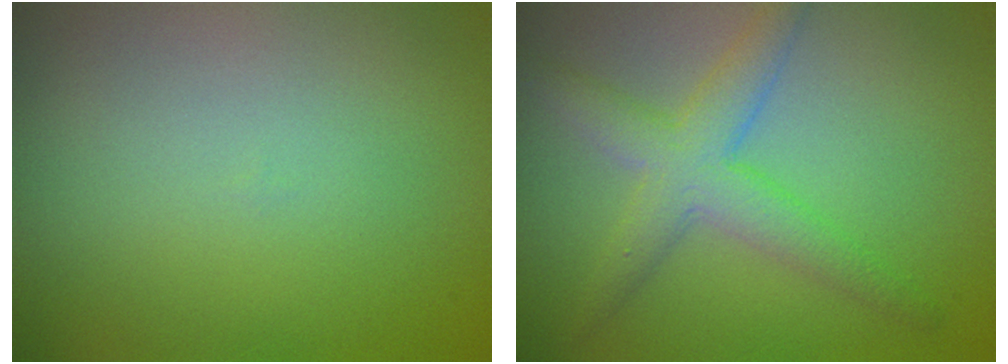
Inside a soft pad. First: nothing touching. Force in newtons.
{"total": 4.3, "press": 4.3, "slide": 0.1}